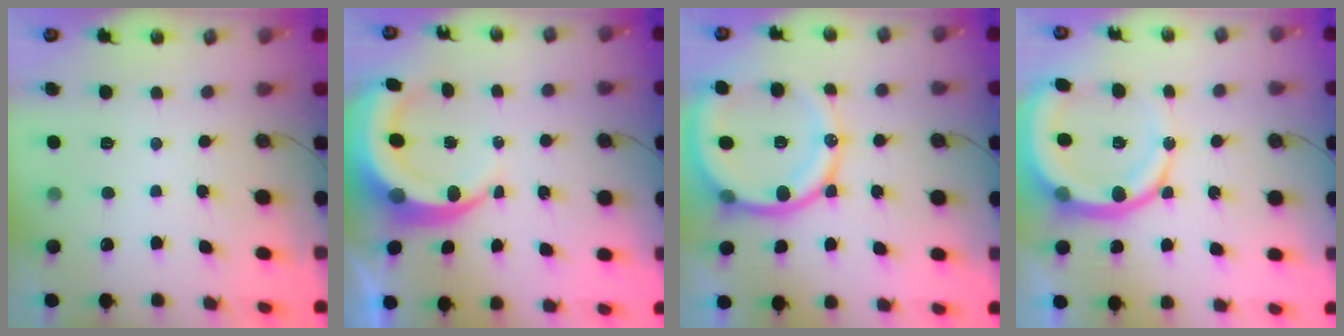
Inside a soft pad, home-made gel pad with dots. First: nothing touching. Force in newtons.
{"total": 9.2, "press": 9.1, "slide": 1.3}
{"total": 17.3, "press": 17.2, "slide": 2.0}
{"total": 16.6, "press": 16.3, "slide": 3.1}